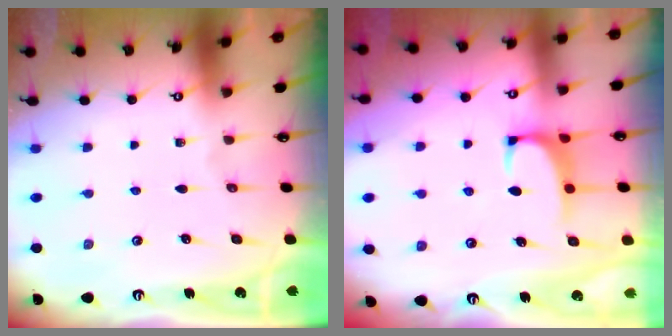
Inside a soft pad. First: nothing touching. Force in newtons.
{"total": 0.7, "press": 0.2, "slide": 0.7}